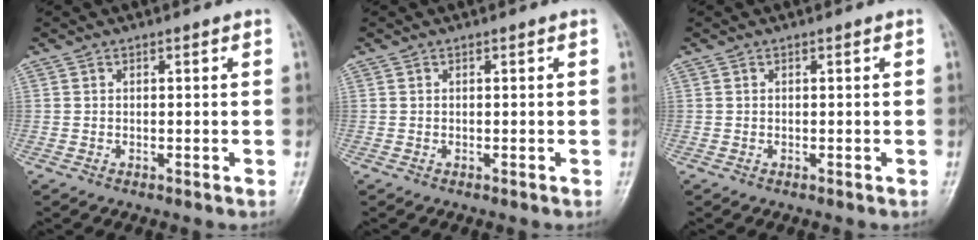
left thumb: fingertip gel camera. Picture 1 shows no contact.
{"total": 0.0}
{"total": 0.0}